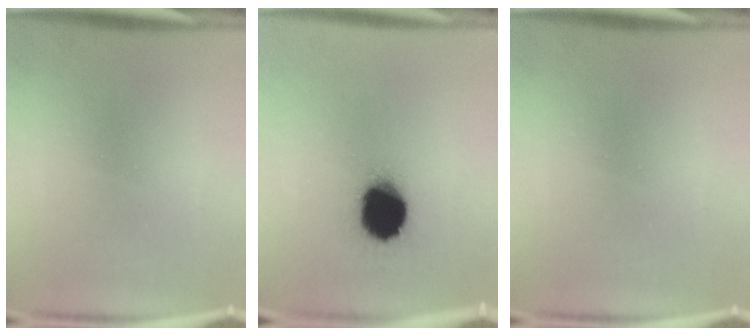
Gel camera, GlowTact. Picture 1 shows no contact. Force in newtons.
{"total": 16.7}
{"total": 0.0}